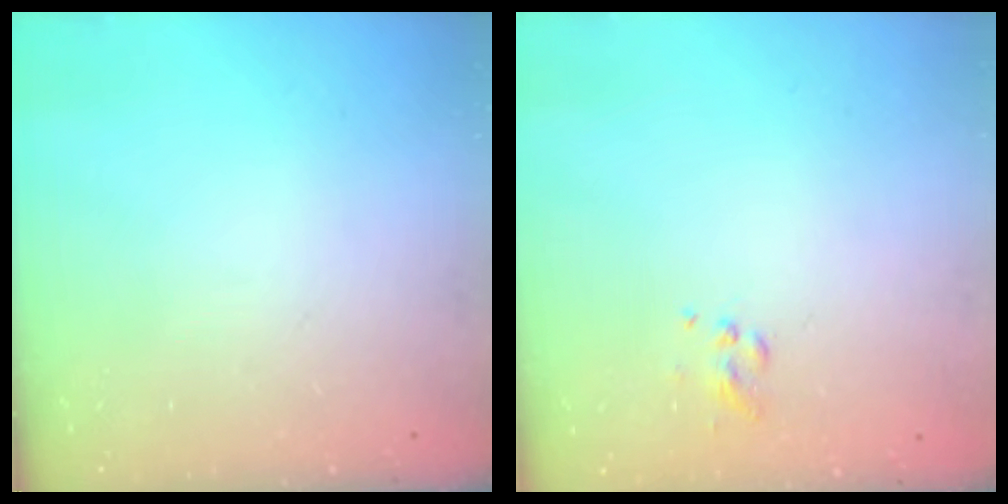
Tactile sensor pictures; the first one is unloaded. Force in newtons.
{"total": 3.0, "press": 2.9, "slide": 0.8}